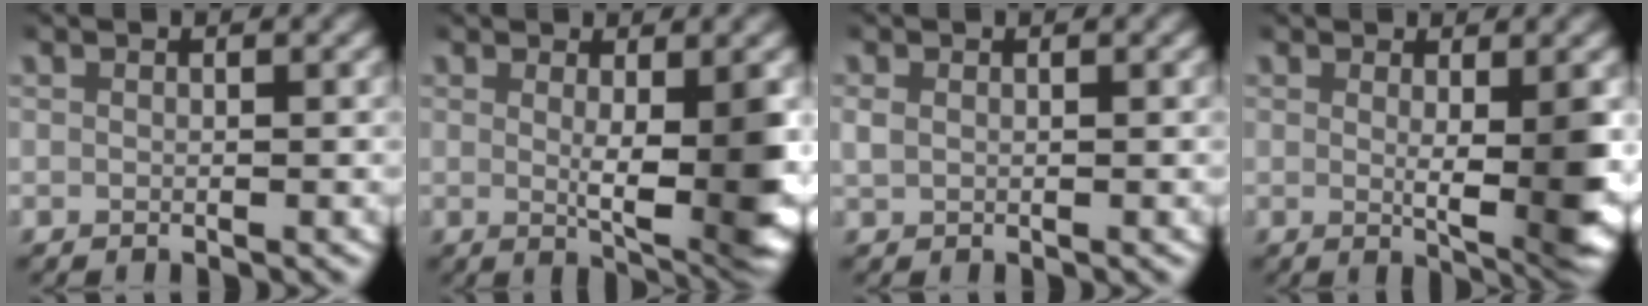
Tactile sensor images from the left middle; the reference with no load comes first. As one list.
[{"total": 7.4, "force": [0.1, 2.3, 7.0], "torque": [-0.092, -0.021, 0.009]}, {"total": 1.0, "force": [0.2, 0.8, 0.6], "torque": [-0.019, 0.000, 0.007]}, {"total": 5.9, "force": [0.1, 1.5, 5.7], "torque": [-0.081, -0.018, 0.006]}]